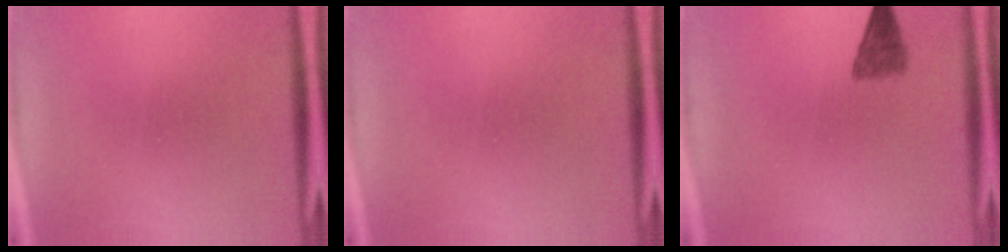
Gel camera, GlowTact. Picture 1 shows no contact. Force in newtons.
{"total": 0.0}
{"total": 3.3}